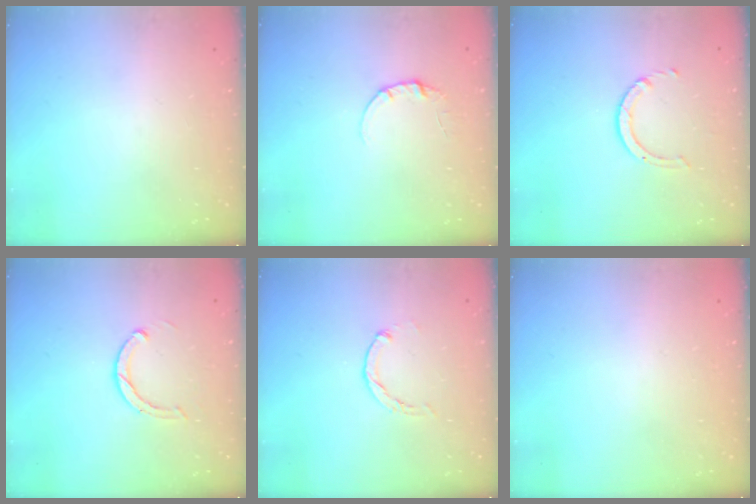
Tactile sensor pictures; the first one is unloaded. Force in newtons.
{"total": 3.3, "press": 3.3, "slide": 0.4}
{"total": 2.5, "press": 2.4, "slide": 0.3}
{"total": 2.9, "press": 2.9, "slide": 0.4}
{"total": 0.0}
{"total": 2.5, "press": 2.5, "slide": 0.2}